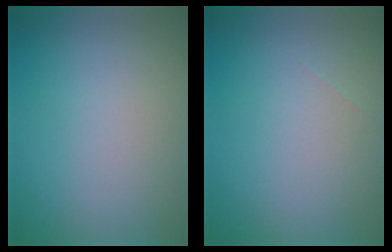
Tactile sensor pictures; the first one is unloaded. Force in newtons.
{"total": 0.0}